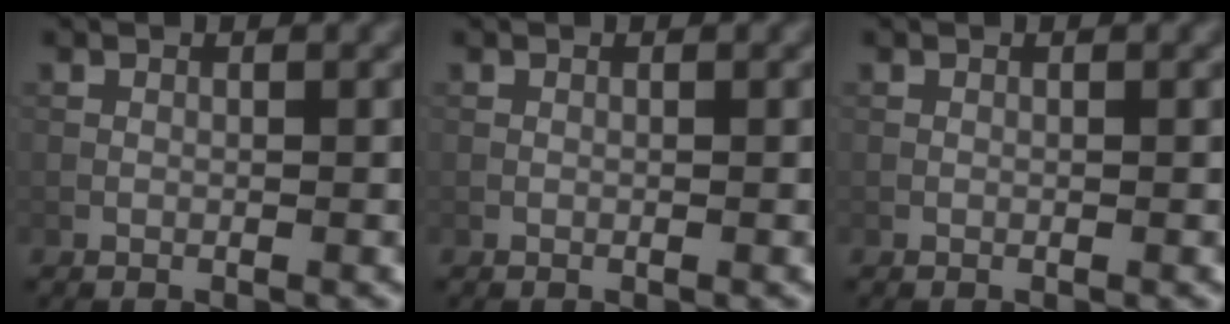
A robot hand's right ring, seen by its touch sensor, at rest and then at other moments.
{"total": 0.0}
{"total": 0.0}